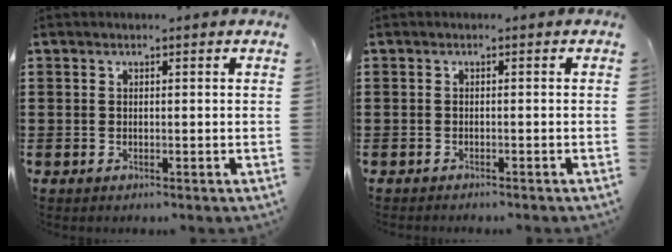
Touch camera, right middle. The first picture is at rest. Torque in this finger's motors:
{"motor_torque": [0.67, -0.69, 0.21, 0.05]}